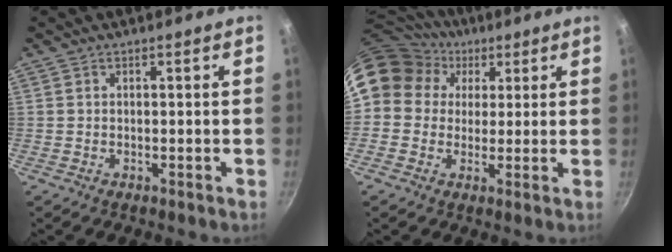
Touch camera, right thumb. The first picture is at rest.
{"total": 15.3, "force": [5.2, 13.3, 5.5], "torque": [-0.093, 0.023, 0.081]}